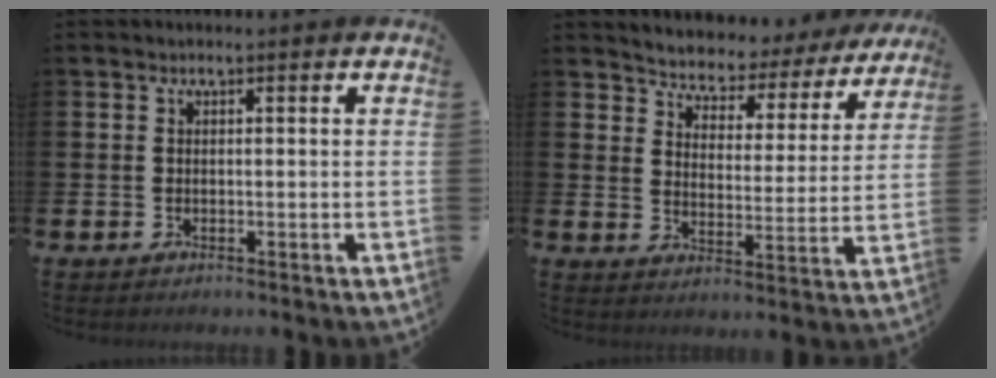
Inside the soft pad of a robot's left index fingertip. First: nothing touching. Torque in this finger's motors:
{"motor_torque": [0.51, -0.45, 0.16, 0.07]}